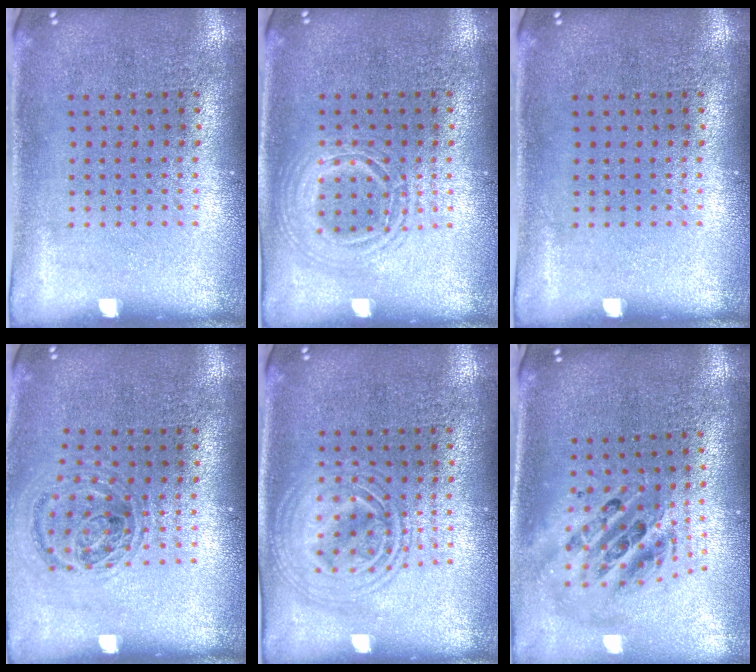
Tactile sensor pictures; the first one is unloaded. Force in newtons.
{"total": 1.3, "press": 1.3, "slide": 0.1}
{"total": 0.0}
{"total": 0.9, "press": 0.9, "slide": 0.3}
{"total": 2.9, "press": 2.9, "slide": 0.4}
{"total": 2.4, "press": 1.8, "slide": 1.5}